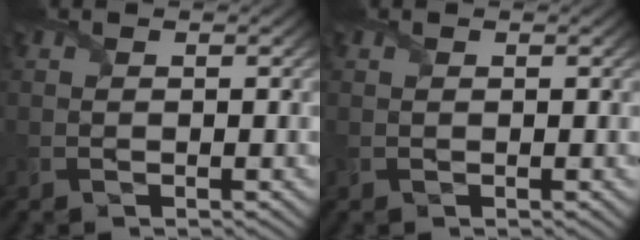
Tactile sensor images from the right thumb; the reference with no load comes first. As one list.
[{"total": 0.0}]